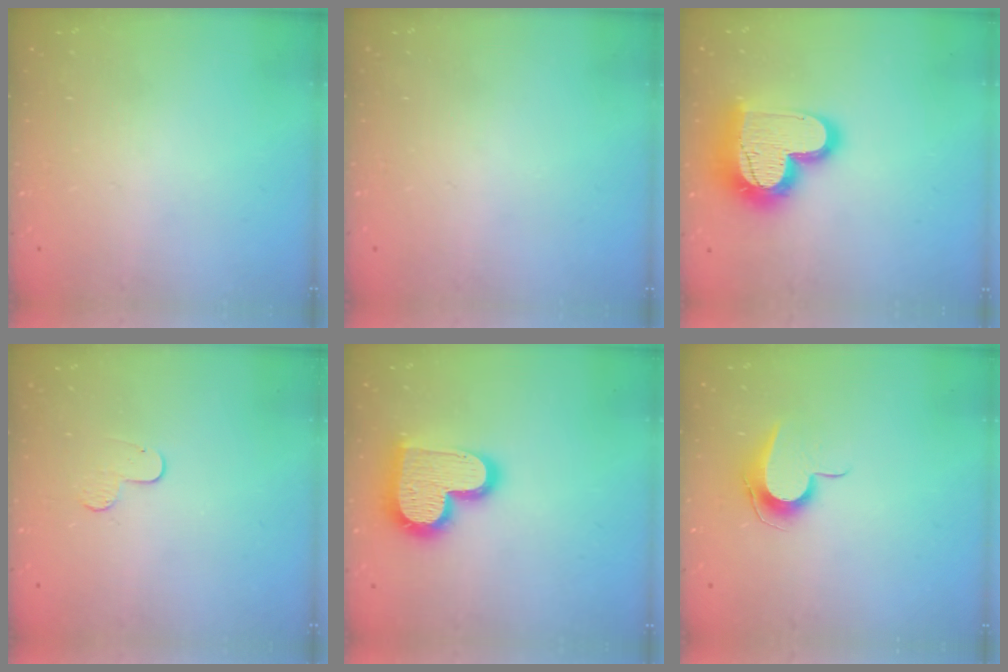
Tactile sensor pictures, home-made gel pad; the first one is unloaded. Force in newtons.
{"total": 0.0}
{"total": 21.0, "press": 21.0, "slide": 1.7}
{"total": 5.5, "press": 5.5, "slide": 0.5}
{"total": 17.5, "press": 17.4, "slide": 1.3}
{"total": 8.4, "press": 8.3, "slide": 0.7}